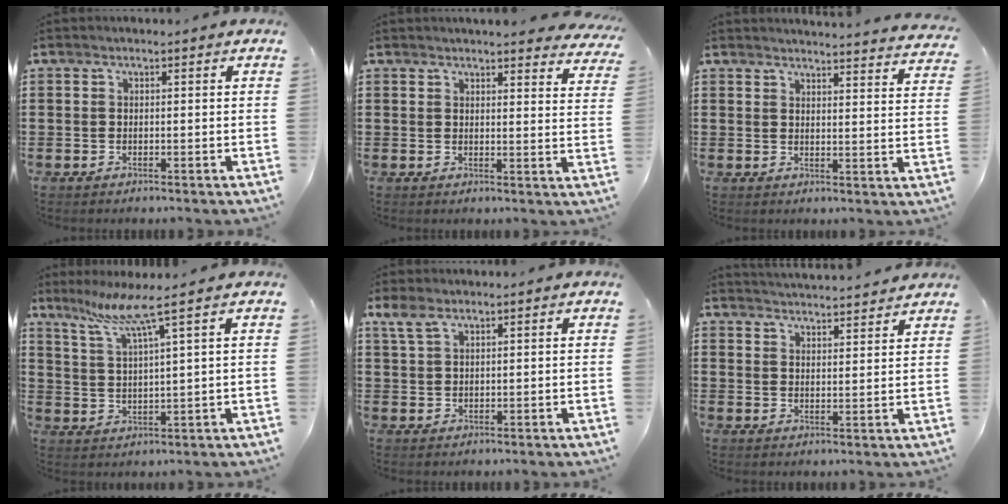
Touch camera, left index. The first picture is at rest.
{"total": 3.5, "force": [3.5, 0.1, 0.6], "torque": [-0.017, -0.016, 0.063]}
{"total": 3.5, "force": [3.5, -0.6, 0.2], "torque": [-0.009, -0.027, 0.060]}
{"total": 6.8, "force": [4.5, -0.6, 5.1], "torque": [-0.114, -0.016, 0.074]}
{"total": 3.0, "force": [1.7, 1.3, 2.1], "torque": [-0.048, 0.004, 0.030]}
{"total": 3.6, "force": [3.5, -0.4, -0.1], "torque": [-0.010, -0.021, 0.063]}